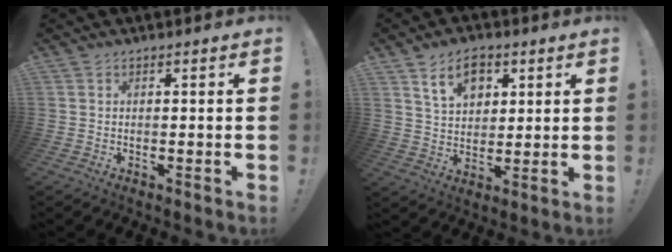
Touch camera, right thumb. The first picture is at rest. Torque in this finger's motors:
{"motor_torque": [0.02, 0.02, 0.13, 0.12, 0.05]}